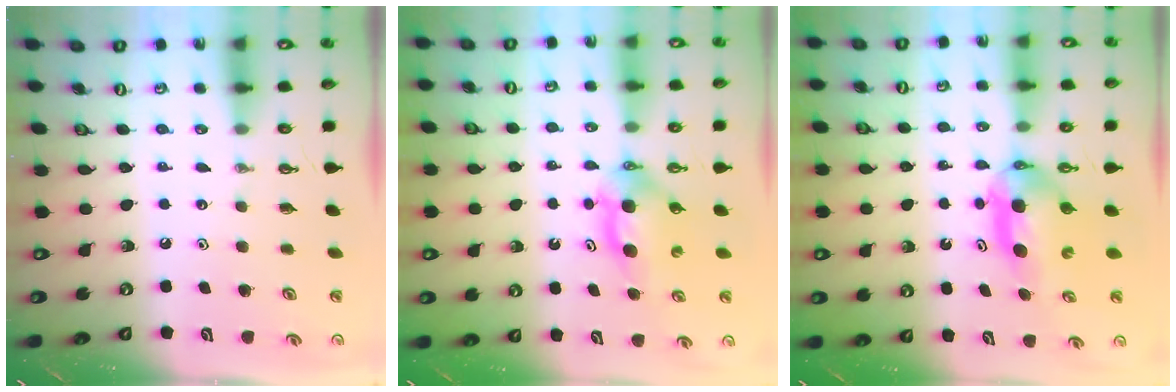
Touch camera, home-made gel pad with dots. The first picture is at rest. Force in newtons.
{"total": 5.9, "press": 5.8, "slide": 1.2}
{"total": 7.1, "press": 5.0, "slide": 5.1}